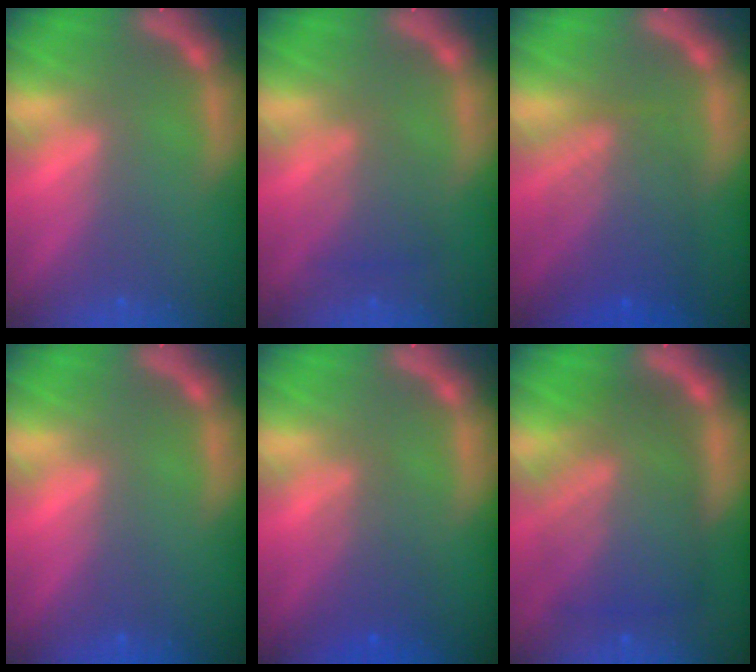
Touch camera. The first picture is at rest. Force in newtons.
{"total": 3.0}
{"total": 6.6}
{"total": 0.0}
{"total": 3.0}
{"total": 9.4}